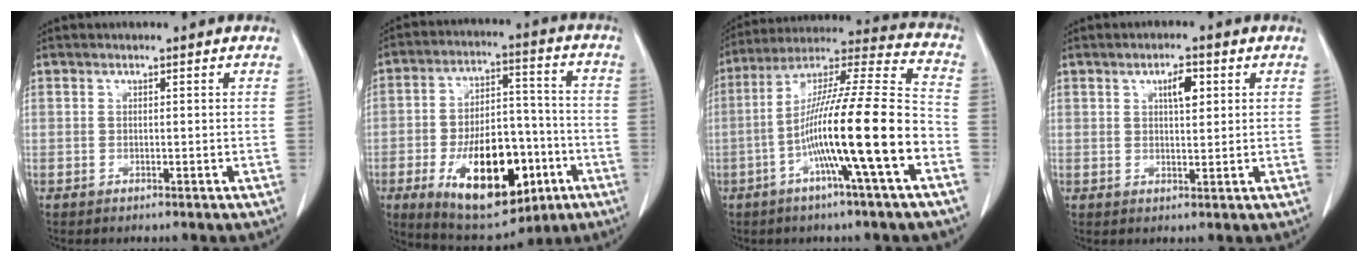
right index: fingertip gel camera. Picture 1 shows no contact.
{"total": 18.8, "force": [-7.2, 8.7, 15.0], "torque": [-0.245, 0.012, -0.100]}
{"total": 19.0, "force": [-6.1, -0.2, 18.0], "torque": [-0.312, 0.003, -0.112]}
{"total": 3.6, "force": [1.4, 1.2, 3.1], "torque": [-0.051, 0.002, 0.023]}